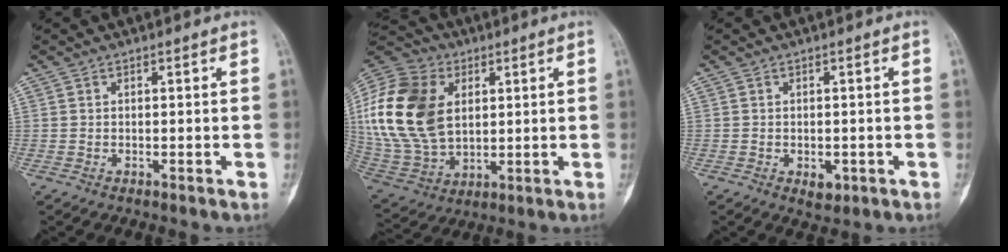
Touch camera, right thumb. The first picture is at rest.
{"total": 23.2, "force": [4.6, 16.0, 16.2], "torque": [-0.335, -0.009, 0.091]}
{"total": 2.8, "force": [-0.9, 1.8, 1.9], "torque": [-0.011, 0.001, -0.006]}